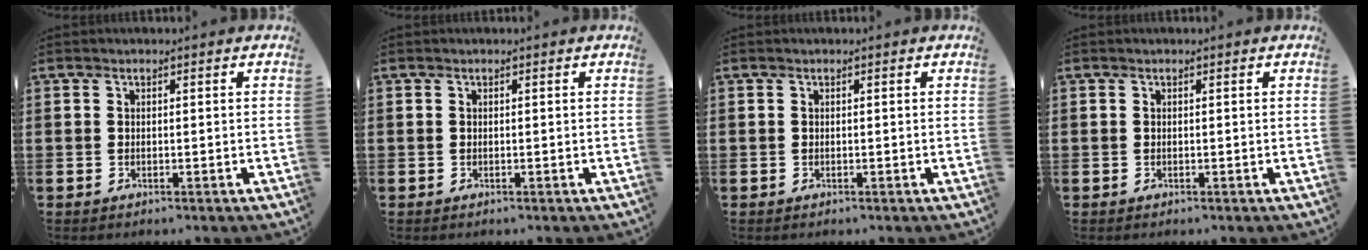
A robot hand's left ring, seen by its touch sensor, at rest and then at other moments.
{"total": 0.0}
{"total": 0.0}
{"total": 0.0}